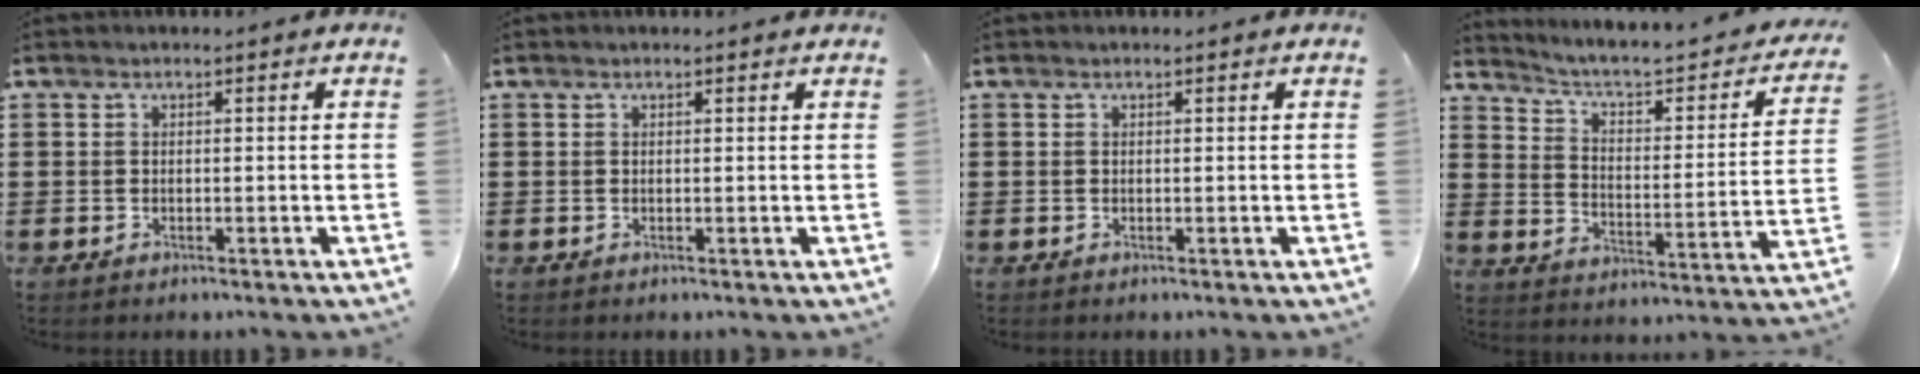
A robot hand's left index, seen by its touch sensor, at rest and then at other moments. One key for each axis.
{"total": 0.0}
{"total": 0.0}
{"total": 3.6, "fx": 2.7, "fy": 0.9, "fz": 2.2, "tx": -0.059, "ty": -0.028, "tz": 0.034}